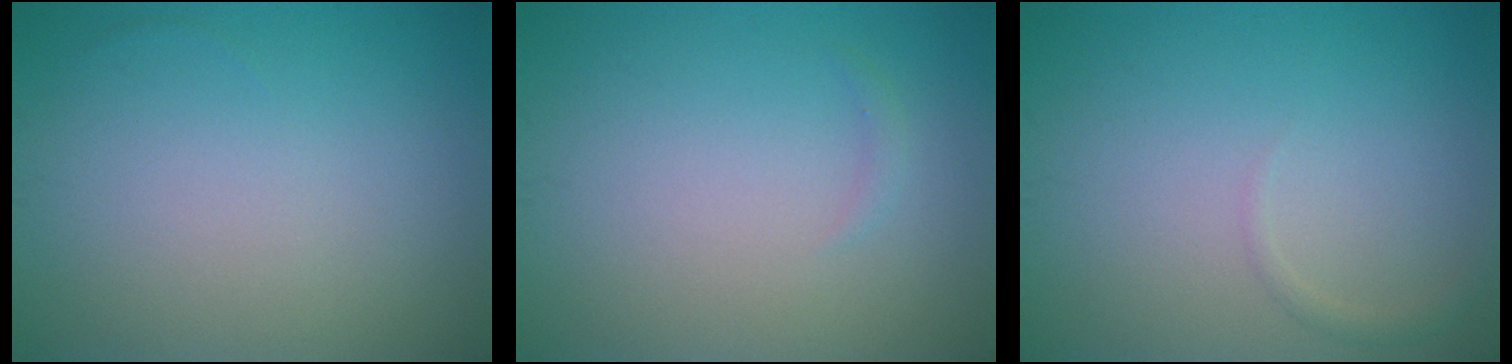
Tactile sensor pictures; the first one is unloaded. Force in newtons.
{"total": 0.5, "press": 0.5, "slide": 0.0}
{"total": 0.8, "press": 0.8, "slide": 0.1}